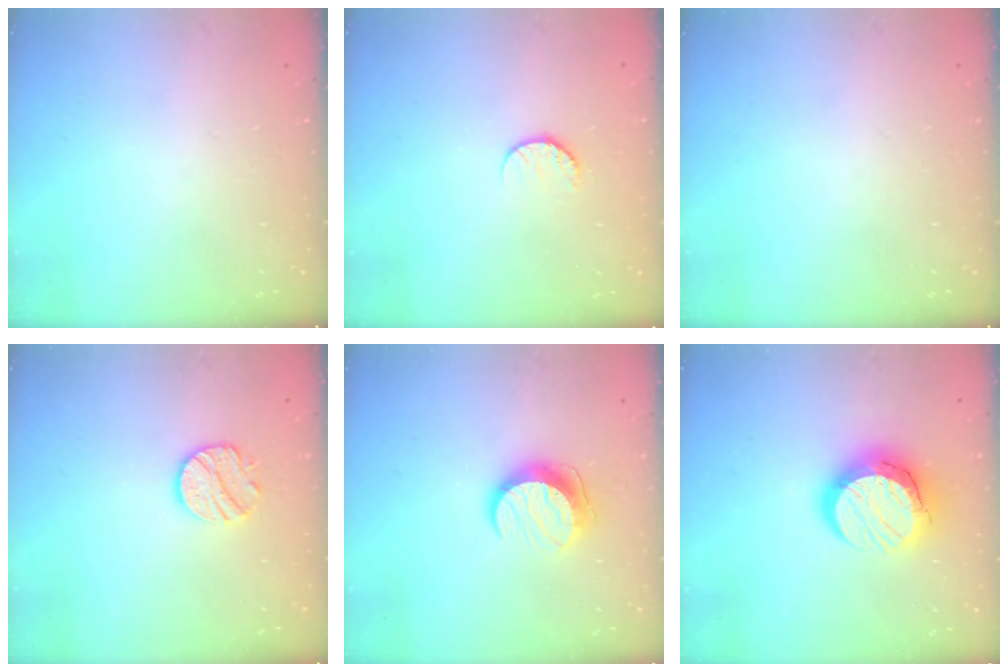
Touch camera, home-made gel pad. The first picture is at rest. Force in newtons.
{"total": 7.4, "press": 7.4, "slide": 0.6}
{"total": 0.0}
{"total": 9.8, "press": 9.8, "slide": 0.7}
{"total": 10.3, "press": 10.3, "slide": 0.5}
{"total": 14.5, "press": 14.5, "slide": 0.9}